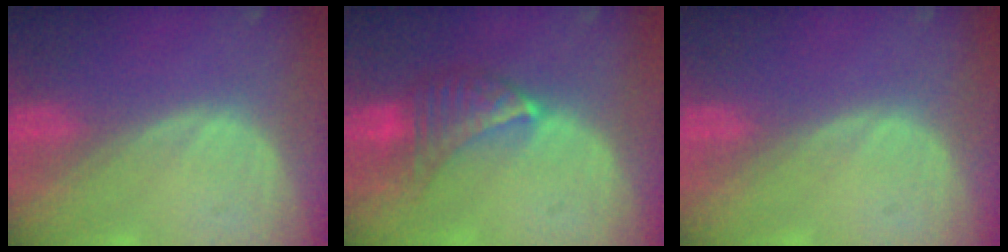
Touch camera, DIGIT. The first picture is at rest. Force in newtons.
{"total": 6.7, "press": 6.1, "slide": 2.8}
{"total": 0.0}